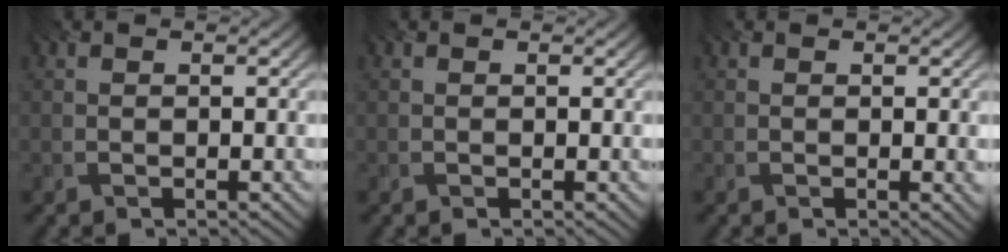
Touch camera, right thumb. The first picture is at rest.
{"total": 0.0}
{"total": 0.7, "force": [0.1, 0.1, 0.7], "torque": [-0.009, -0.003, 0.000]}